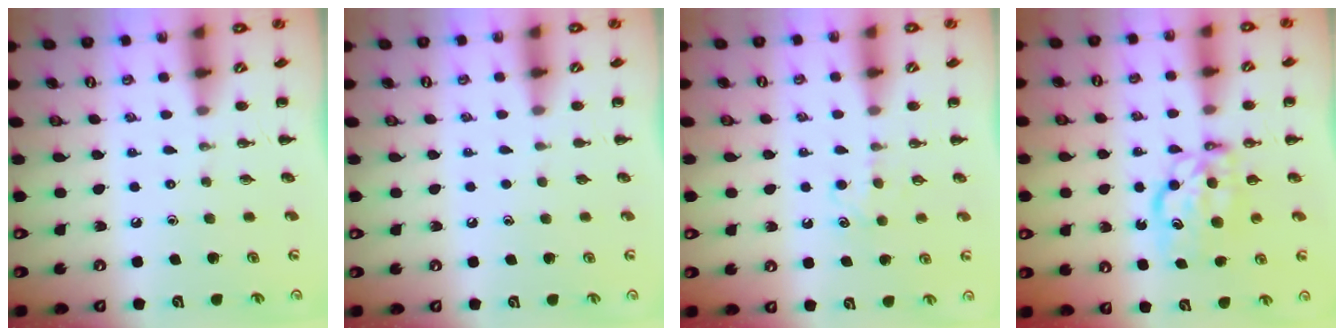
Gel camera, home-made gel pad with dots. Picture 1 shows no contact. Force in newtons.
{"total": 0.8, "press": 0.8, "slide": 0.1}
{"total": 4.6, "press": 4.5, "slide": 1.2}
{"total": 7.3, "press": 7.3, "slide": 0.6}